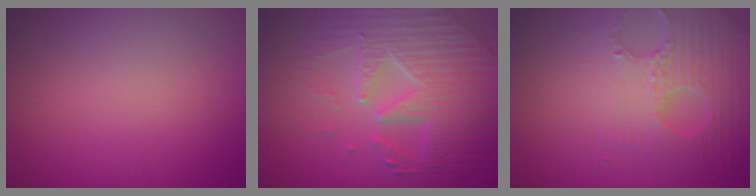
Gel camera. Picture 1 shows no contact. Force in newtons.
{"total": 7.3, "press": 5.7, "slide": 4.4}
{"total": 4.5, "press": 4.1, "slide": 1.8}